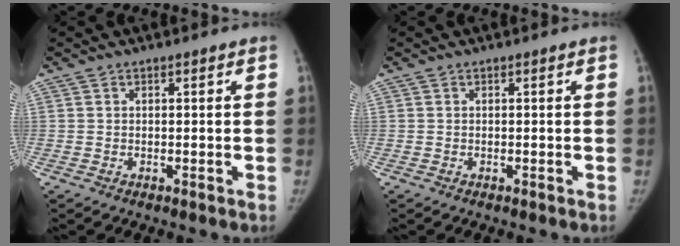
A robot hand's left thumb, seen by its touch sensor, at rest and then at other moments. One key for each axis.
{"total": 0.0}